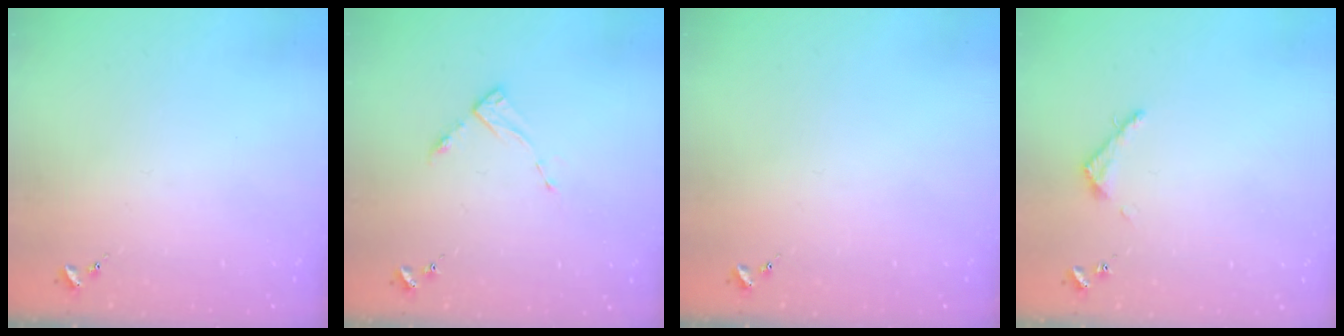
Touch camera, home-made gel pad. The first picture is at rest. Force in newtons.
{"total": 2.8, "press": 2.8, "slide": 0.4}
{"total": 0.0}
{"total": 3.5, "press": 3.5, "slide": 0.3}